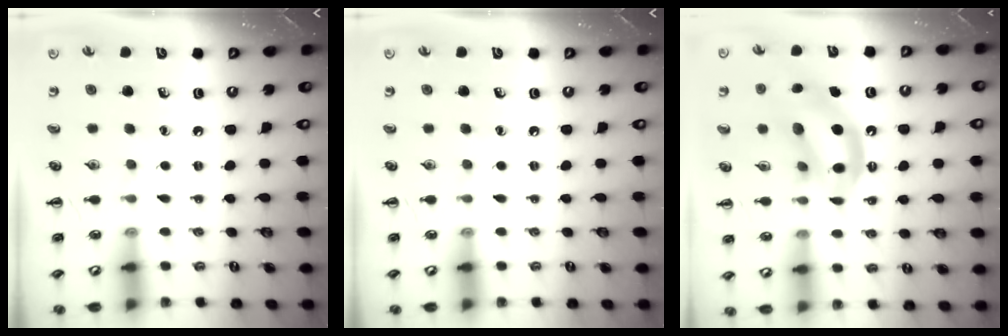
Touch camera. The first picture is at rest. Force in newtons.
{"total": 0.0}
{"total": 11.5, "press": 11.1, "slide": 3.0}